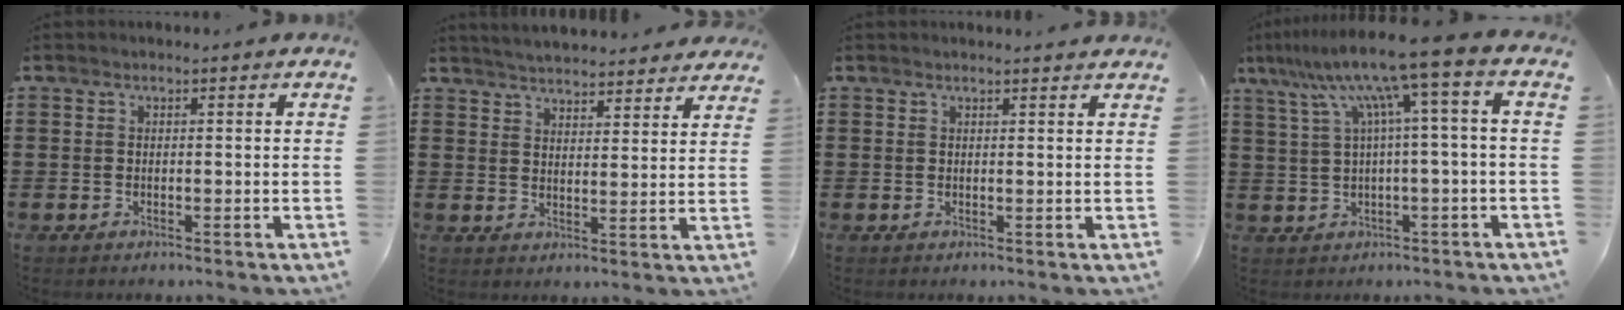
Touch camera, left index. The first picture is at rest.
{"total": 4.3, "force": [4.3, 0.1, 0.2], "torque": [-0.020, -0.019, 0.078]}
{"total": 1.2, "force": [1.2, -0.2, 0.3], "torque": [-0.007, -0.003, 0.024]}
{"total": 7.8, "force": [2.9, -1.1, 7.2], "torque": [-0.149, -0.024, 0.039]}